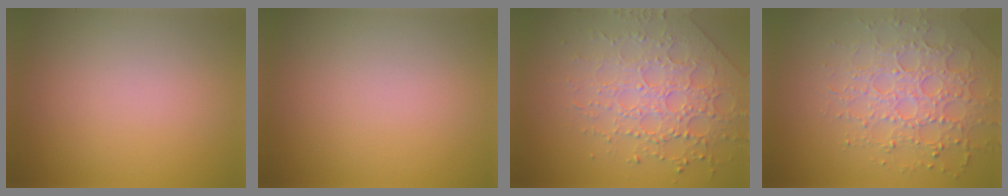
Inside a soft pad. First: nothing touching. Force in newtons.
{"total": 0.0}
{"total": 4.8, "press": 4.5, "slide": 1.6}
{"total": 4.6, "press": 4.4, "slide": 1.2}